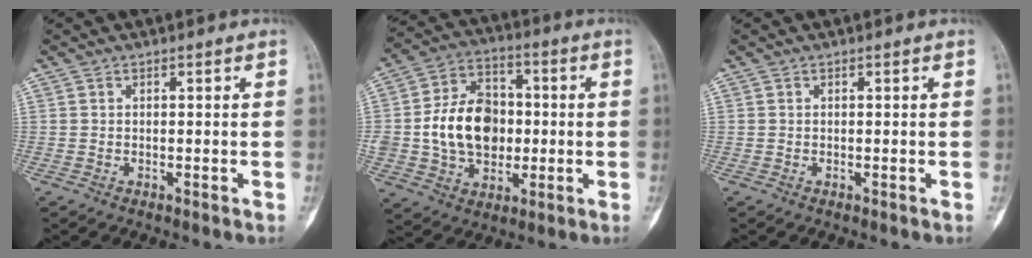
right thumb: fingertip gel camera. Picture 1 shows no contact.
{"total": 15.9, "force": [-0.4, 11.9, 10.6], "torque": [-0.155, 0.022, -0.002]}
{"total": 0.0}